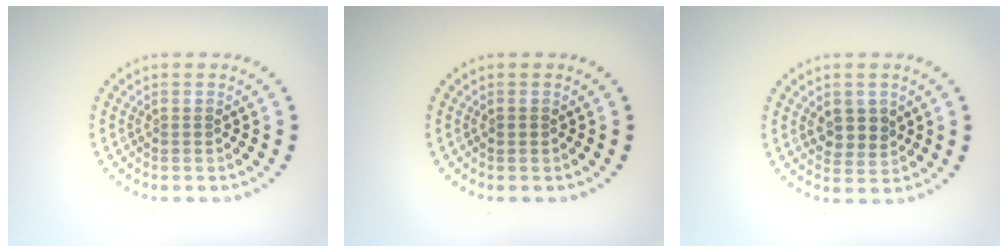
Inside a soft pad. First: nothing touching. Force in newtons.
{"total": 0.8, "press": 0.7, "slide": 0.1}
{"total": 2.6, "press": 2.4, "slide": 0.9}